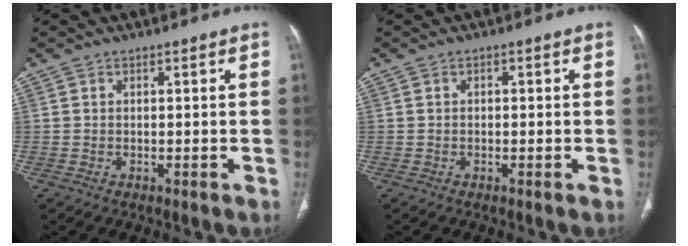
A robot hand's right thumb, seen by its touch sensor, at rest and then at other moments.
{"total": 0.5, "force": [0.0, 0.4, 0.4], "torque": [-0.004, 0.002, -0.004]}